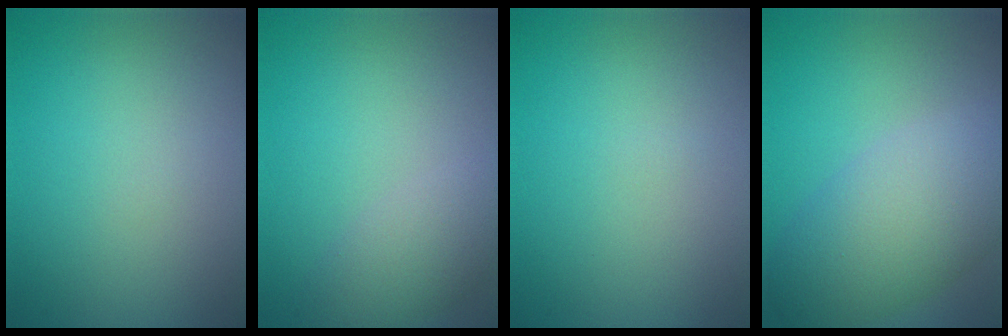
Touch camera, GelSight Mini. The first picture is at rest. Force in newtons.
{"total": 3.0, "press": 3.0, "slide": 0.1}
{"total": 0.0}
{"total": 7.4, "press": 7.4, "slide": 0.4}